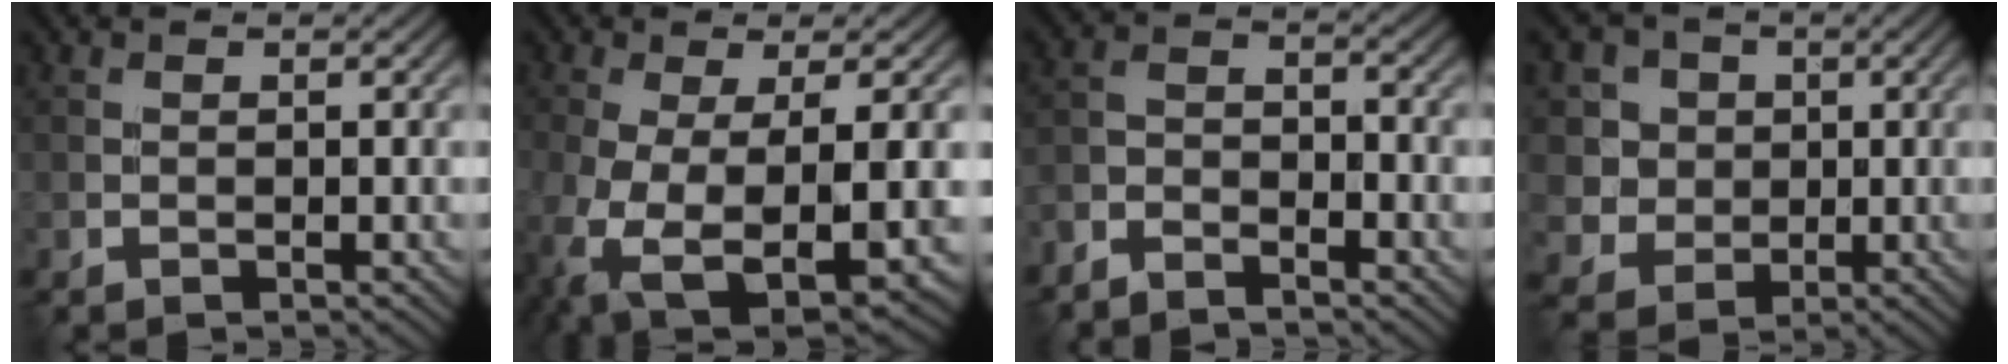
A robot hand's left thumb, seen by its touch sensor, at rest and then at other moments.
{"total": 11.7, "force": [-3.9, 5.2, 9.8], "torque": [-0.224, -0.062, -0.044]}
{"total": 4.4, "force": [-3.8, 1.4, 1.7], "torque": [-0.037, -0.006, -0.084]}
{"total": 8.0, "force": [2.2, 7.3, 2.5], "torque": [-0.104, -0.001, 0.047]}